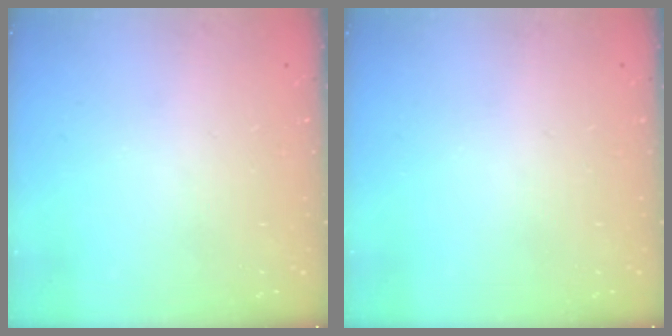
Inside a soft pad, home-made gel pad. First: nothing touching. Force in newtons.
{"total": 0.0}